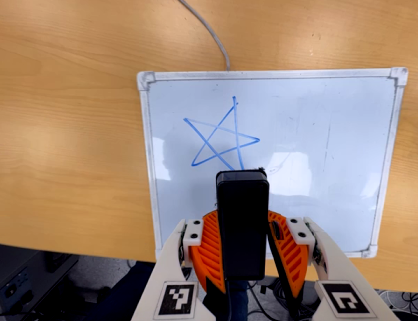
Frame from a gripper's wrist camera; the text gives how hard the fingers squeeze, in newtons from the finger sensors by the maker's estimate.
{"total": 5.8, "left": 5.8, "right": 5.9}